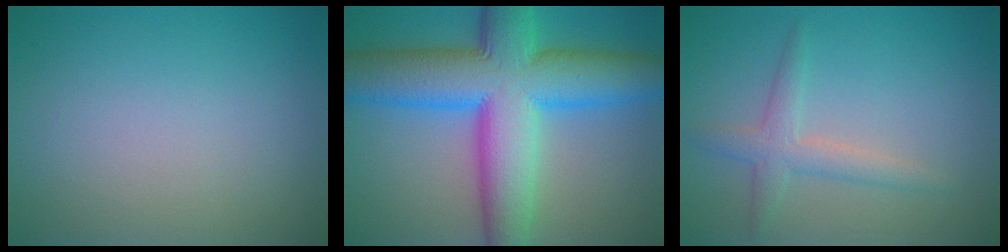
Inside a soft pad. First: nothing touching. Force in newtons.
{"total": 13.6, "press": 13.6, "slide": 0.4}
{"total": 2.5, "press": 2.5, "slide": 0.1}